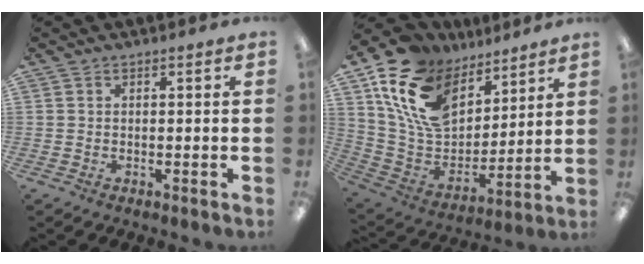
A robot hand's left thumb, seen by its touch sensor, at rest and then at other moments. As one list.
[{"total": 18.9, "force": [9.8, 12.4, 10.4], "torque": [-0.214, -0.046, 0.182]}]